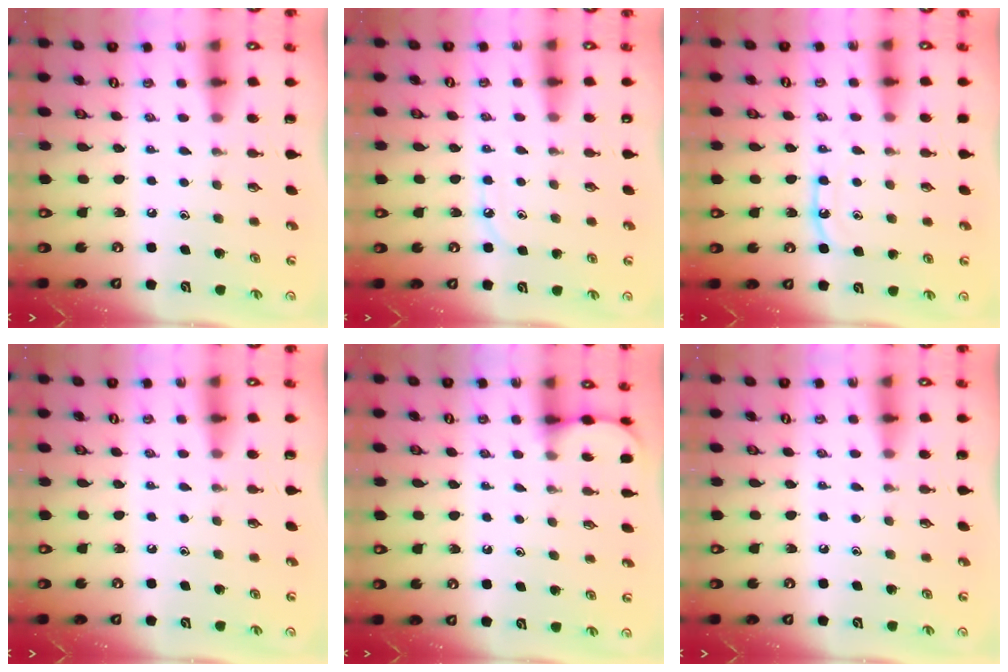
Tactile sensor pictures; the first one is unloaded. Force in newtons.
{"total": 4.9, "press": 4.8, "slide": 0.4}
{"total": 8.1, "press": 8.1, "slide": 0.7}
{"total": 0.0}
{"total": 3.8, "press": 3.8, "slide": 0.5}
{"total": 0.0}